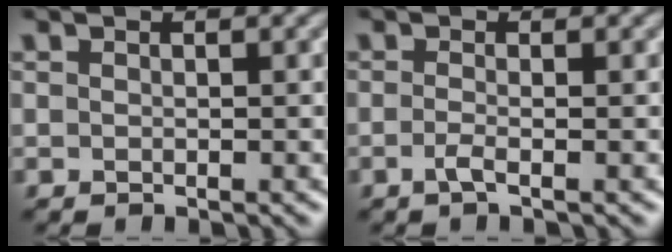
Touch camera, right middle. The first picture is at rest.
{"total": 1.4, "force": [-0.6, 0.3, 1.2], "torque": [-0.024, -0.001, -0.016]}